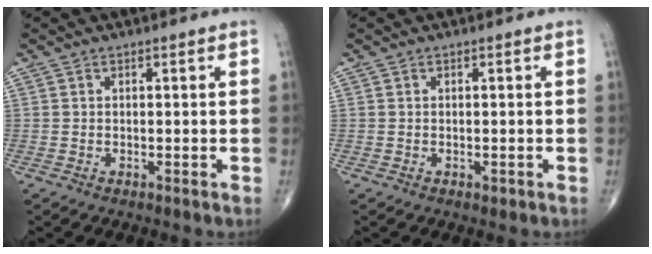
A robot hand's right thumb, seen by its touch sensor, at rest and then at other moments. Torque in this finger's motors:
{"motor_torque": [-0.21, 0.10, -0.13, -0.03, -0.01]}